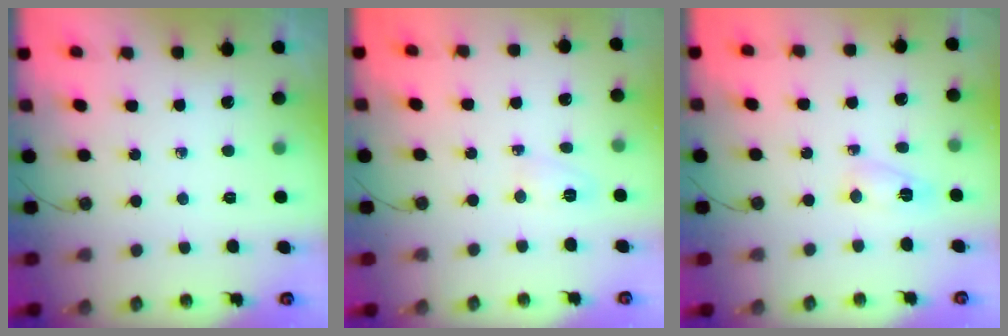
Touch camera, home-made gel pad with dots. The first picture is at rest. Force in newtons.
{"total": 7.2, "press": 3.5, "slide": 6.2}
{"total": 3.1, "press": 3.1, "slide": 0.3}